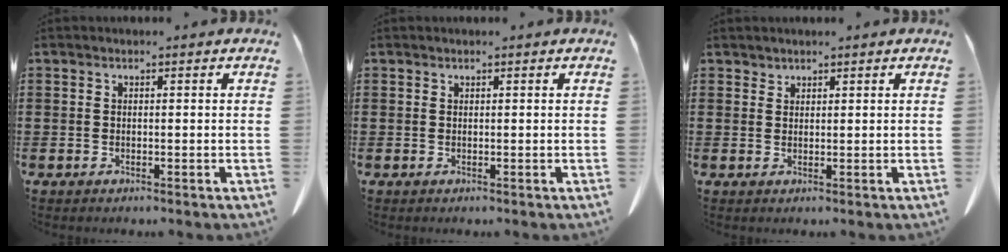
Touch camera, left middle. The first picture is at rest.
{"total": 0.0}
{"total": 1.0, "force": [1.0, 0.4, 0.0], "torque": [-0.003, -0.001, 0.020]}